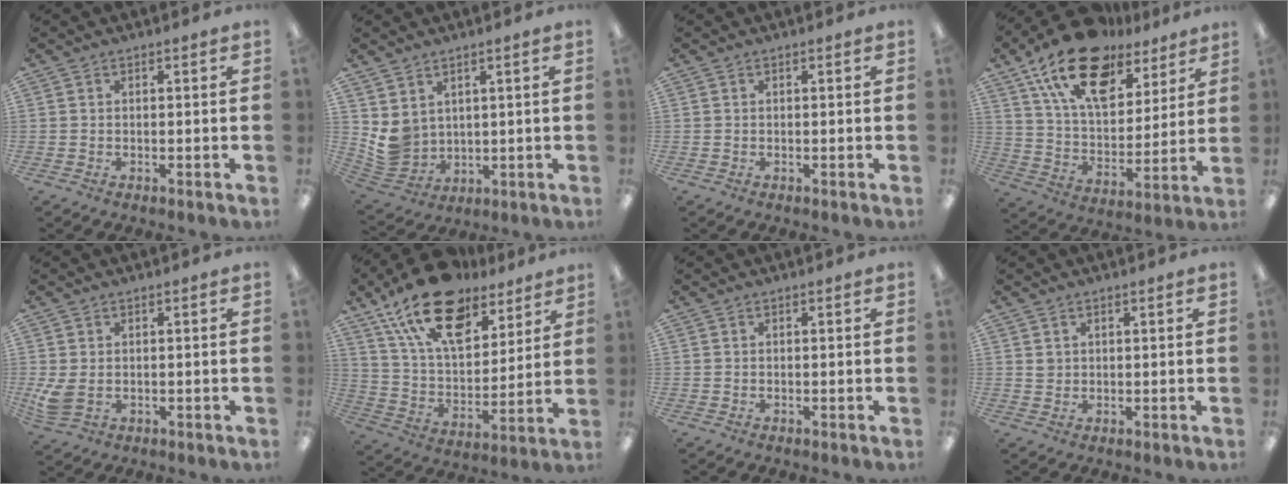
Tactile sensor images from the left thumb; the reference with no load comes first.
{"total": 5.8, "force": [2.6, 5.0, 1.5], "torque": [-0.046, -0.020, 0.058]}
{"total": 0.0}
{"total": 21.1, "force": [13.8, 10.9, 11.8], "torque": [-0.212, -0.068, 0.247]}
{"total": 4.1, "force": [0.1, 3.0, 2.9], "torque": [-0.059, -0.008, -0.001]}
{"total": 20.8, "force": [14.0, 10.6, 11.2], "torque": [-0.203, -0.075, 0.251]}
{"total": 0.0}
{"total": 1.3, "force": [0.8, 1.0, 0.2], "torque": [-0.009, 0.002, 0.016]}